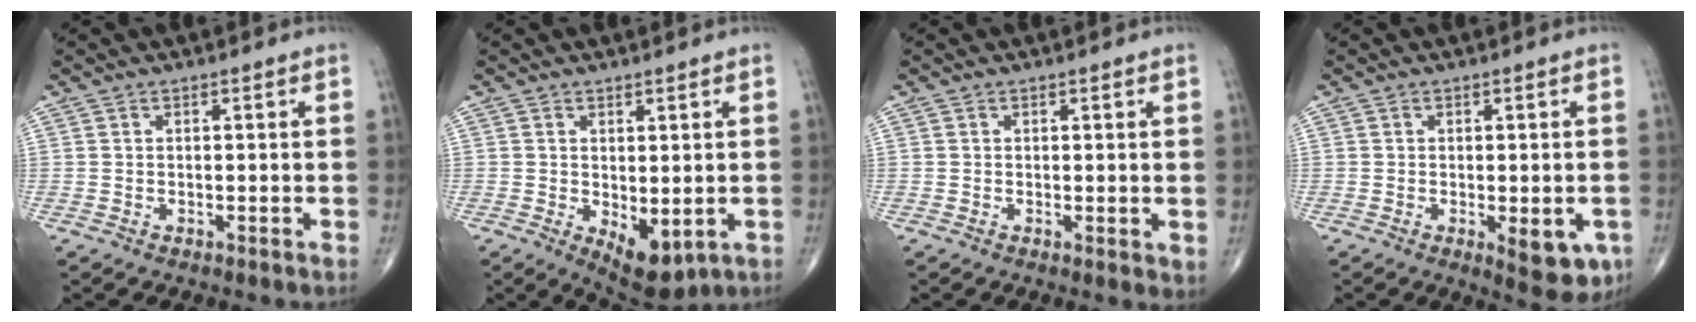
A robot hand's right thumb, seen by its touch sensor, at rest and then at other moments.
{"total": 7.3, "force": [-1.6, 3.7, 6.1], "torque": [-0.072, -0.011, -0.005]}
{"total": 1.7, "force": [0.2, 0.8, 1.5], "torque": [-0.023, -0.009, 0.001]}
{"total": 7.5, "force": [-2.3, 3.0, 6.4], "torque": [-0.065, -0.010, -0.023]}